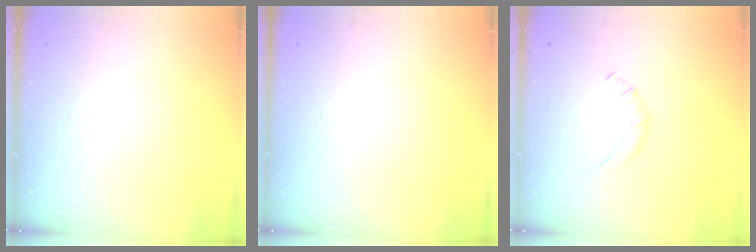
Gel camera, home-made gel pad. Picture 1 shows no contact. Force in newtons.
{"total": 0.0}
{"total": 6.2, "press": 6.0, "slide": 1.6}